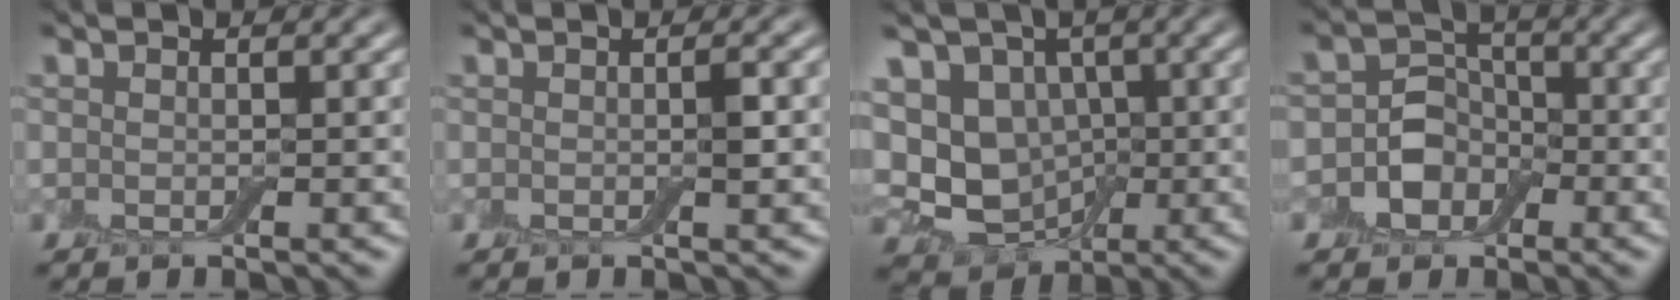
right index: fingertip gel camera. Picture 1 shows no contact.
{"total": 1.2, "force": [-0.1, 0.1, 1.2], "torque": [-0.018, 0.001, -0.002]}
{"total": 7.4, "force": [-0.5, 6.1, 4.0], "torque": [-0.058, -0.003, -0.017]}
{"total": 4.5, "force": [-1.4, 3.7, 2.2], "torque": [-0.011, 0.002, -0.037]}